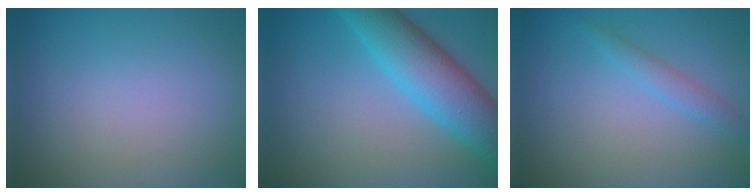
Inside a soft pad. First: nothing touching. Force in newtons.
{"total": 7.6, "press": 7.6, "slide": 0.2}
{"total": 1.5, "press": 1.5, "slide": 0.1}